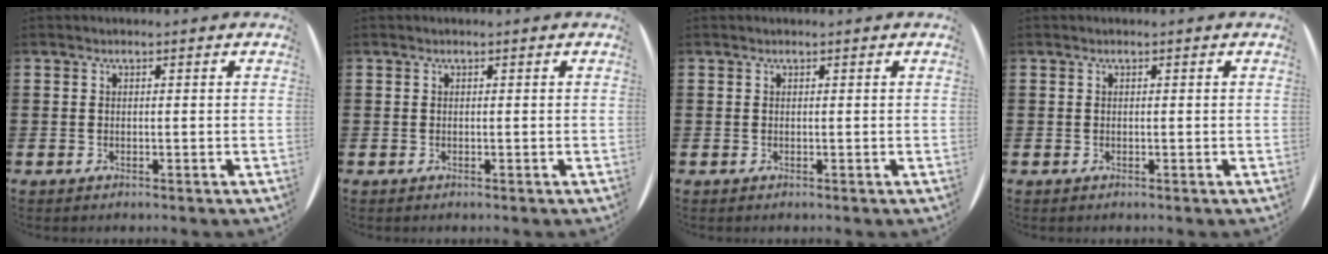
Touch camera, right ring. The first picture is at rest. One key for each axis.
{"total": 0.0}
{"total": 0.0}
{"total": 0.0}